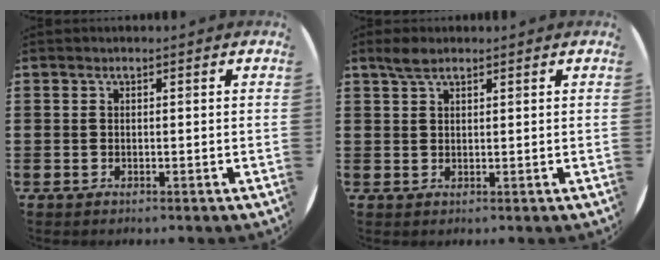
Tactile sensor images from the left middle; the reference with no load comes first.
{"total": 2.4, "force": [1.9, 0.8, 1.2], "torque": [-0.019, 0.002, 0.033]}